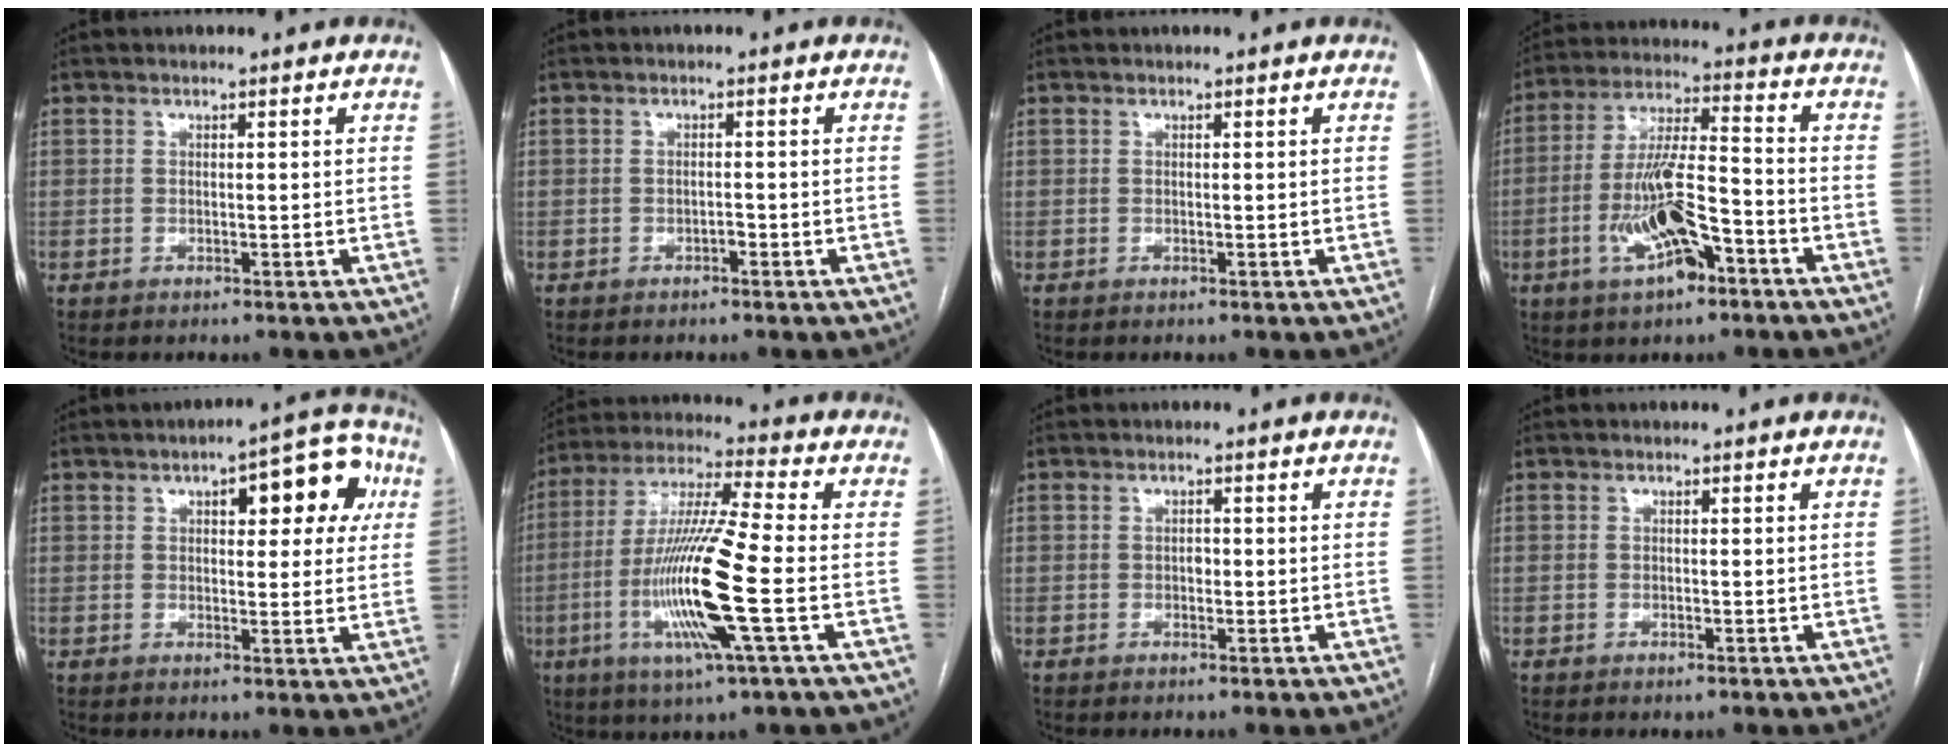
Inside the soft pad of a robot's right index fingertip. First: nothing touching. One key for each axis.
{"total": 0.9, "fx": -0.5, "fy": 0.4, "fz": 0.6, "tx": -0.010, "ty": 0.002, "tz": -0.009}
{"total": 0.0}
{"total": 12.3, "fx": -5.1, "fy": 3.2, "fz": 10.8, "tx": -0.216, "ty": 0.004, "tz": -0.088}
{"total": 10.8, "fx": 3.7, "fy": 4.1, "fz": 9.2, "tx": -0.101, "ty": 0.035, "tz": 0.042}
{"total": 16.2, "fx": -3.9, "fy": -0.1, "fz": 15.7, "tx": -0.322, "ty": -0.013, "tz": -0.082}
{"total": 1.1, "fx": -0.1, "fy": 0.7, "fz": 0.8, "tx": -0.011, "ty": 0.002, "tz": -0.003}
{"total": 0.7, "fx": -0.5, "fy": 0.2, "fz": 0.5, "tx": -0.007, "ty": -0.001, "tz": -0.004}